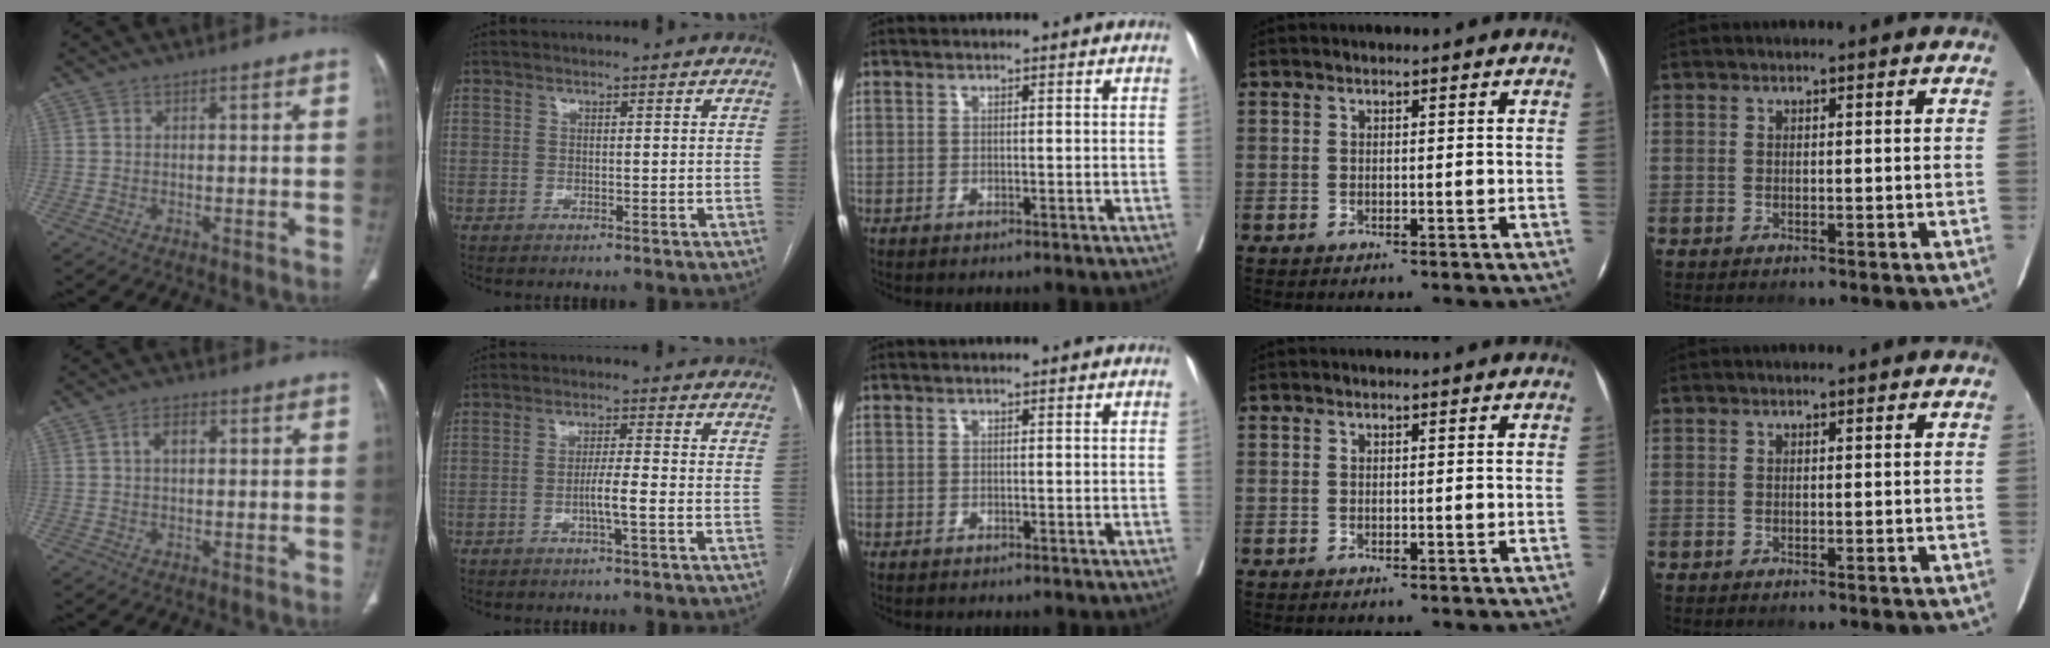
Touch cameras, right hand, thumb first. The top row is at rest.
{"thumb": {"total": 3.3, "force": [0.8, 2.0, 2.5], "torque": [-0.041, 0.008, 0.013]}, "index": {"total": 3.9, "force": [-1.3, -0.1, 3.6], "torque": [-0.064, -0.001, -0.025]}}